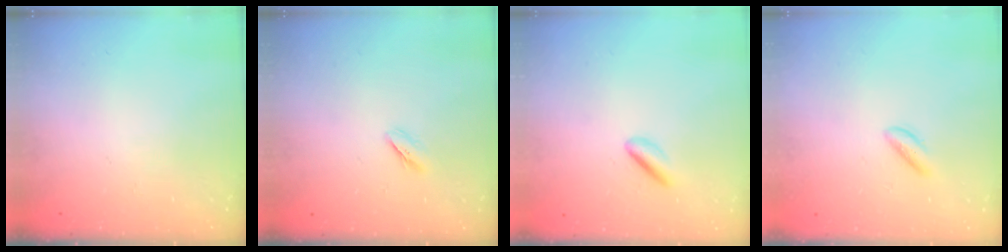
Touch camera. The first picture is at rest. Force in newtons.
{"total": 2.4, "press": 2.2, "slide": 0.9}
{"total": 2.5, "press": 2.3, "slide": 1.0}
{"total": 1.6, "press": 1.5, "slide": 0.5}